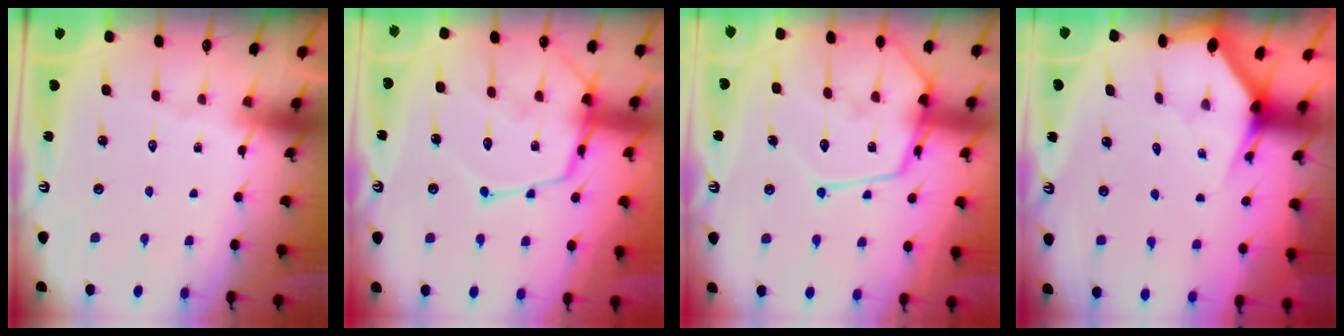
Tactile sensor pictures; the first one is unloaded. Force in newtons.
{"total": 17.2, "press": 17.1, "slide": 1.5}
{"total": 18.2, "press": 18.2, "slide": 1.6}
{"total": 2.8, "press": 2.8, "slide": 0.2}